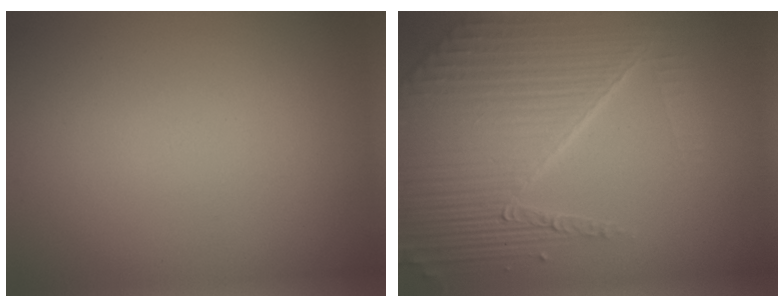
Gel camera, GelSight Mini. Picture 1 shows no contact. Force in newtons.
{"total": 8.8, "press": 5.7, "slide": 6.7}